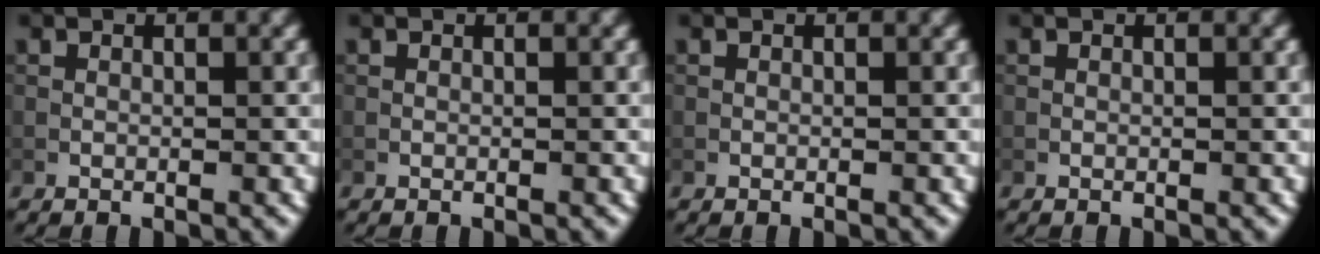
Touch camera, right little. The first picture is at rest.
{"total": 0.0}
{"total": 0.0}
{"total": 0.0}